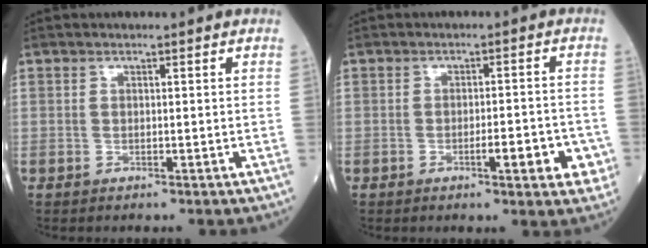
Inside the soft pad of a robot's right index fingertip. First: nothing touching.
{"total": 5.6, "force": [-2.2, 1.2, 4.9], "torque": [-0.059, 0.002, -0.026]}